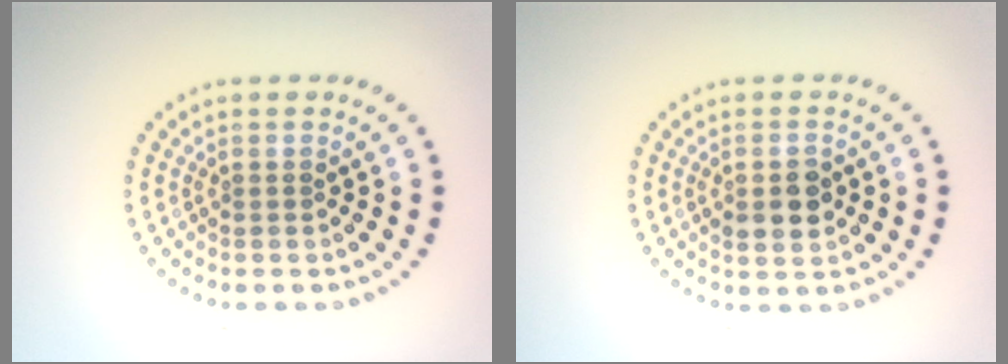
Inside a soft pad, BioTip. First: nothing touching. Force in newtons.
{"total": 2.9, "press": 2.9, "slide": 0.2}